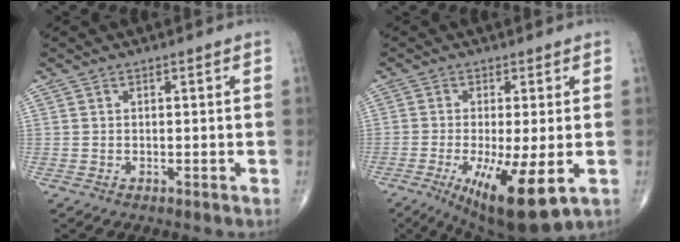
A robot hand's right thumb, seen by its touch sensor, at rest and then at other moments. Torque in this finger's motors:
{"motor_torque": [0.12, 0.74, 0.18, -0.22, 0.32]}